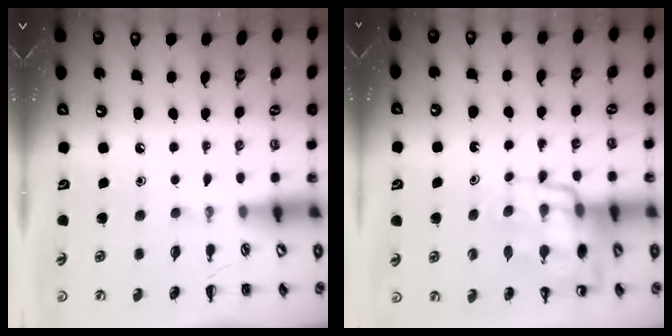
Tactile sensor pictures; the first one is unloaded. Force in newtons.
{"total": 14.0, "press": 13.5, "slide": 3.7}